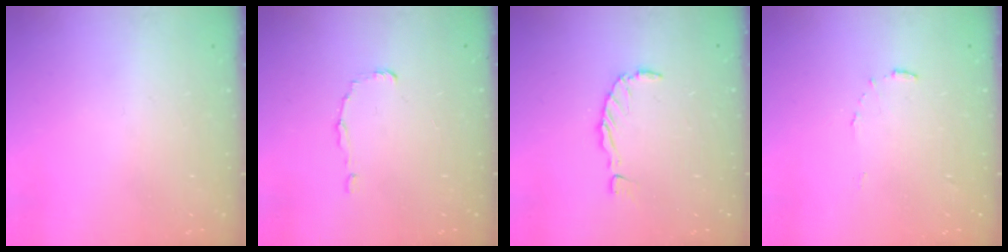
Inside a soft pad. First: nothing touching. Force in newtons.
{"total": 1.0, "press": 1.0, "slide": 0.0}
{"total": 0.0}
{"total": 4.4, "press": 4.4, "slide": 0.2}